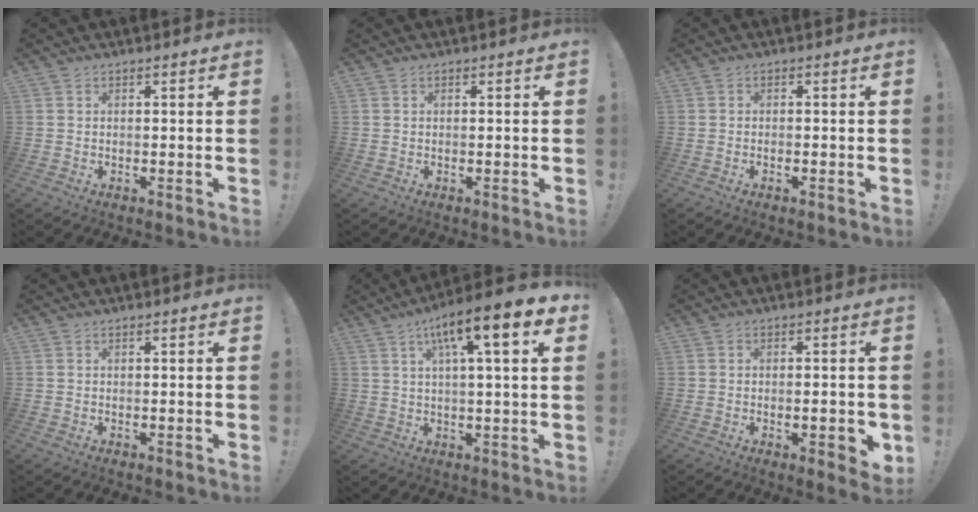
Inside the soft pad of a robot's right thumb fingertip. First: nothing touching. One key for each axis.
{"total": 0.0}
{"total": 1.1, "fx": -0.7, "fy": 0.2, "fz": 0.9, "tx": -0.016, "ty": 0.000, "tz": -0.012}
{"total": 0.0}
{"total": 12.3, "fx": 5.0, "fy": 1.9, "fz": 11.1, "tx": -0.180, "ty": -0.017, "tz": 0.072}
{"total": 4.0, "fx": -0.9, "fy": 1.2, "fz": 3.7, "tx": -0.047, "ty": 0.000, "tz": -0.012}